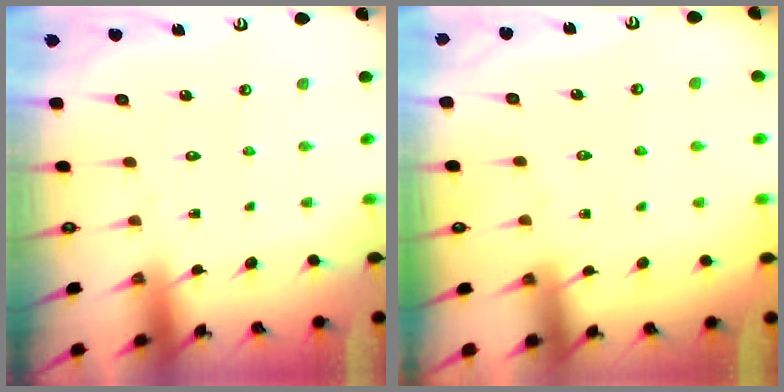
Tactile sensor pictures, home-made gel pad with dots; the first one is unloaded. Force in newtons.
{"total": 3.3, "press": 3.3, "slide": 0.5}